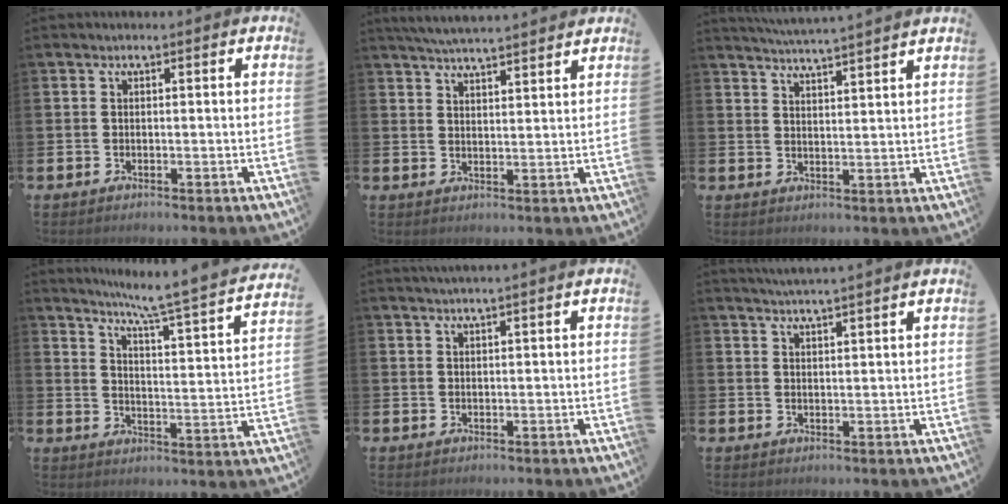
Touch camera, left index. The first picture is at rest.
{"total": 5.0, "force": [4.9, -0.1, 0.9], "torque": [-0.024, -0.025, 0.088]}
{"total": 4.7, "force": [4.6, -0.9, 0.5], "torque": [-0.027, -0.026, 0.082]}
{"total": 6.2, "force": [5.4, -0.7, 2.9], "torque": [-0.074, -0.051, 0.081]}
{"total": 1.4, "force": [1.3, -0.4, 0.5], "torque": [-0.012, 0.000, 0.025]}
{"total": 3.2, "force": [3.1, -0.8, 0.2], "torque": [-0.014, -0.012, 0.059]}